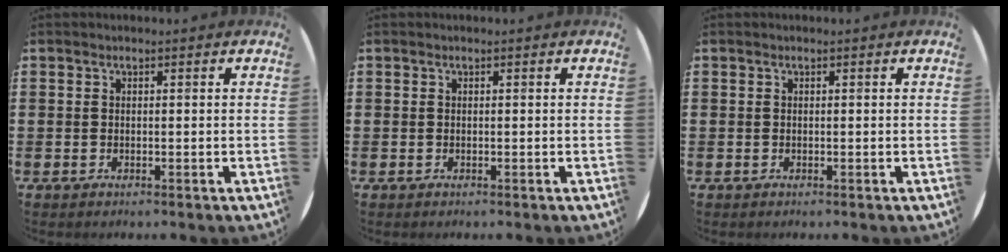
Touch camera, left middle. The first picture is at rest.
{"total": 0.0}
{"total": 0.0}